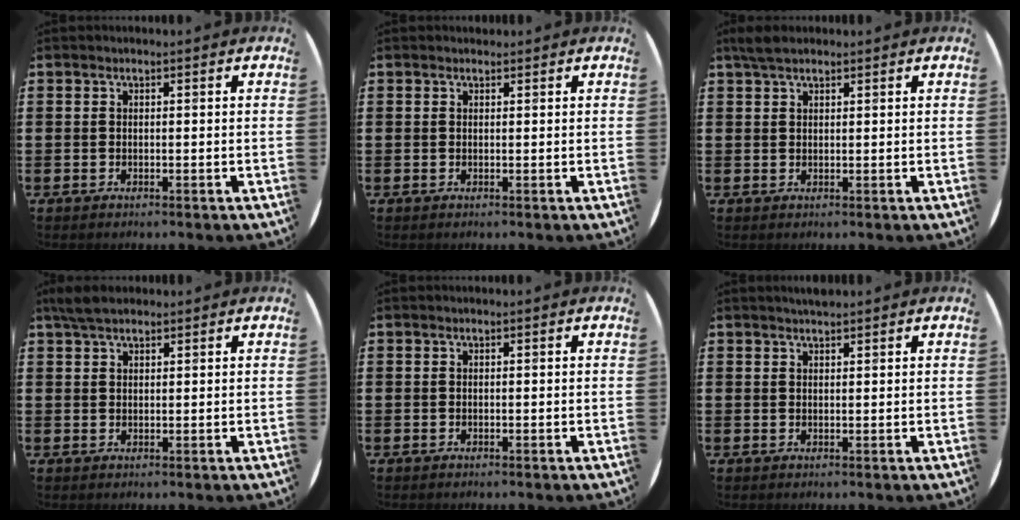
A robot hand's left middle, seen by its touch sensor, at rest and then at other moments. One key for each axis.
{"total": 0.0}
{"total": 2.6, "fx": 2.0, "fy": 0.9, "fz": 1.3, "tx": -0.029, "ty": 0.007, "tz": 0.038}
{"total": 3.5, "fx": 2.8, "fy": 1.2, "fz": 1.7, "tx": -0.039, "ty": 0.008, "tz": 0.053}
{"total": 0.0}
{"total": 1.4, "fx": 1.3, "fy": 0.0, "fz": 0.4, "tx": -0.007, "ty": 0.001, "tz": 0.024}